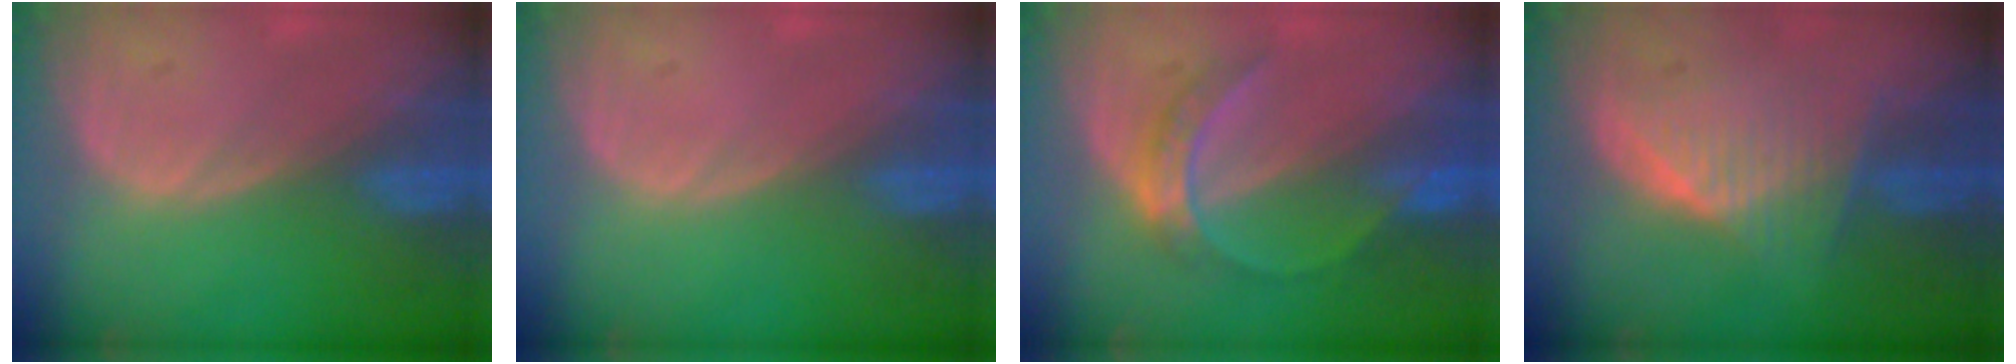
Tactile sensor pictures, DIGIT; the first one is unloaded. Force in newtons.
{"total": 0.0}
{"total": 5.2, "press": 5.2, "slide": 0.5}
{"total": 6.5, "press": 6.2, "slide": 1.8}